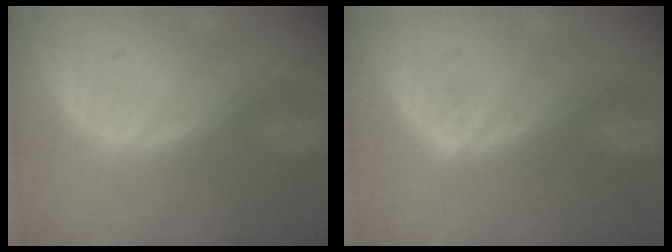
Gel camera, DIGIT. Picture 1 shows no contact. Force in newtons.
{"total": 1.2, "press": 0.8, "slide": 0.8}